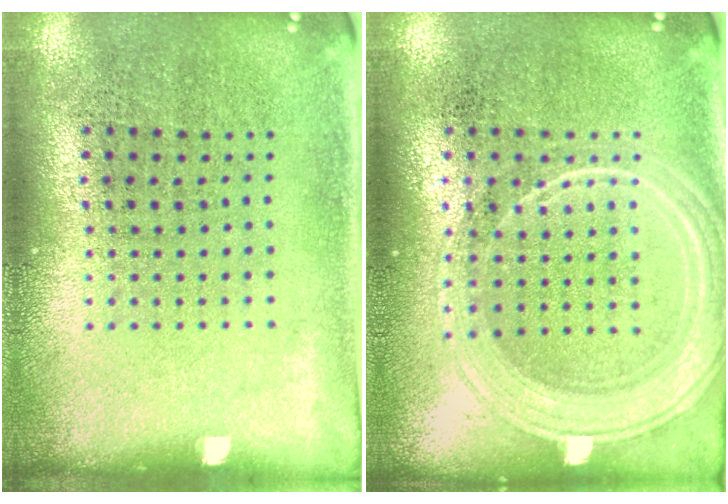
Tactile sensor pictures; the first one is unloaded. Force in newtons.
{"total": 1.8, "press": 1.8, "slide": 0.3}